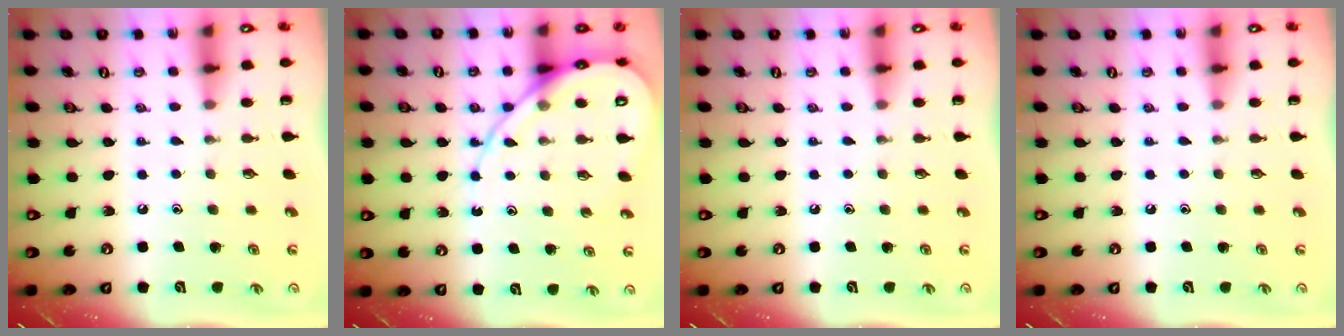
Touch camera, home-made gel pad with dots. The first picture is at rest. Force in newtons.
{"total": 11.5, "press": 11.5, "slide": 1.2}
{"total": 0.0}
{"total": 0.0}